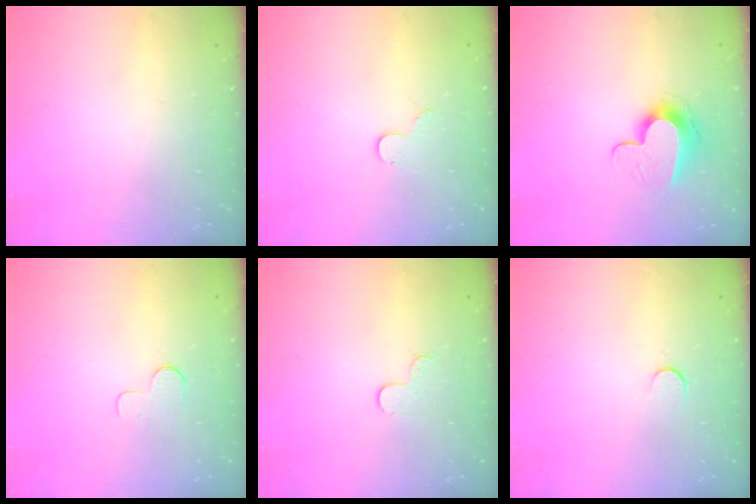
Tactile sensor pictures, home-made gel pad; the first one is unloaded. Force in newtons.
{"total": 4.9, "press": 4.9, "slide": 0.5}
{"total": 10.4, "press": 10.4, "slide": 0.5}
{"total": 3.7, "press": 3.7, "slide": 0.3}
{"total": 3.3, "press": 3.3, "slide": 0.4}
{"total": 4.1, "press": 4.1, "slide": 0.4}